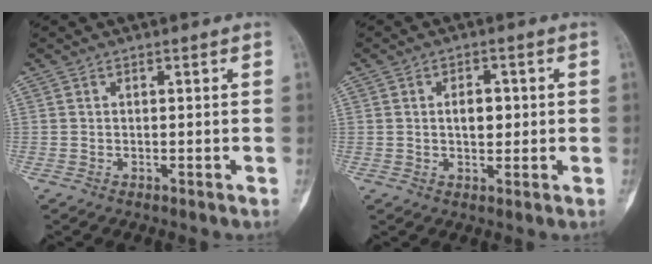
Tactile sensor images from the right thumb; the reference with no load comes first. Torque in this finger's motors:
{"motor_torque": [0.83, 0.63, 0.31, -0.39, 0.16]}